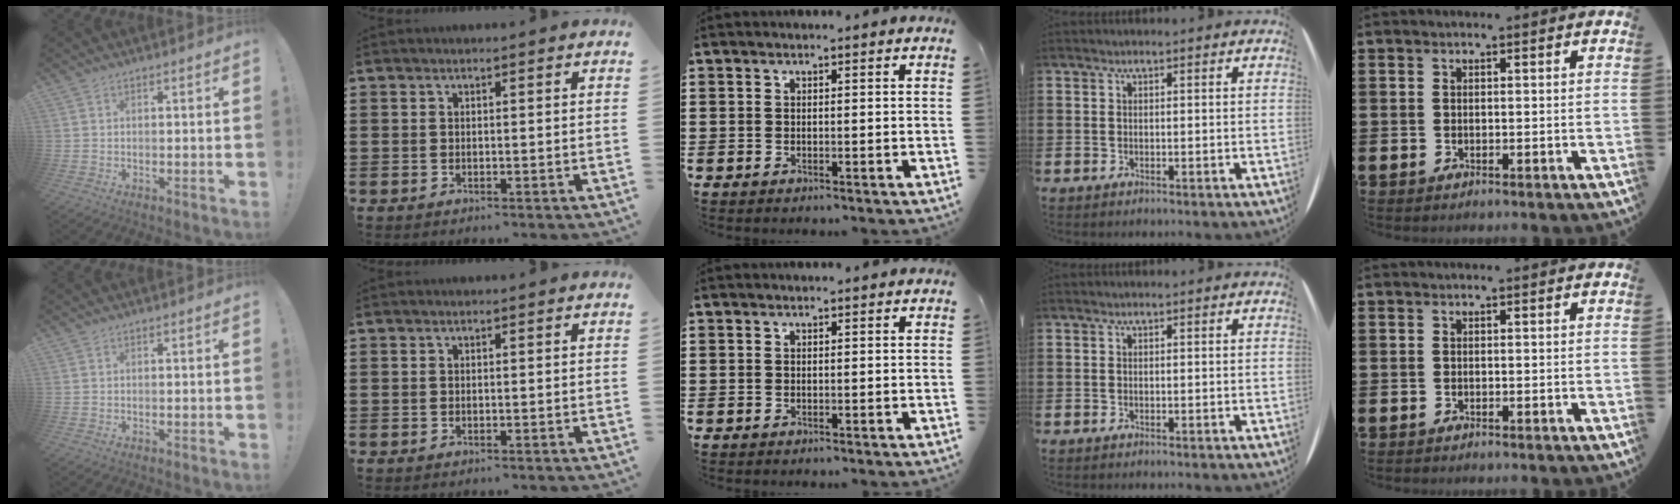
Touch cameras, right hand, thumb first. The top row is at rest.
{}